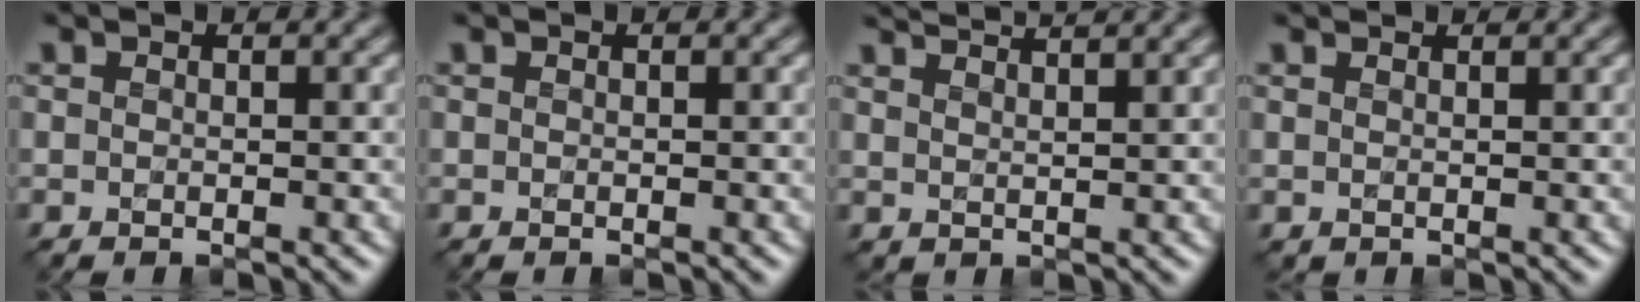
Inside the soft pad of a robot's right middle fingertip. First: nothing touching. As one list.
[{"total": 0.0}, {"total": 4.6, "force": [4.2, 0.9, 1.7], "torque": [-0.001, 0.025, 0.034]}, {"total": 1.9, "force": [1.8, 0.4, 0.2], "torque": [0.000, -0.004, 0.011]}]